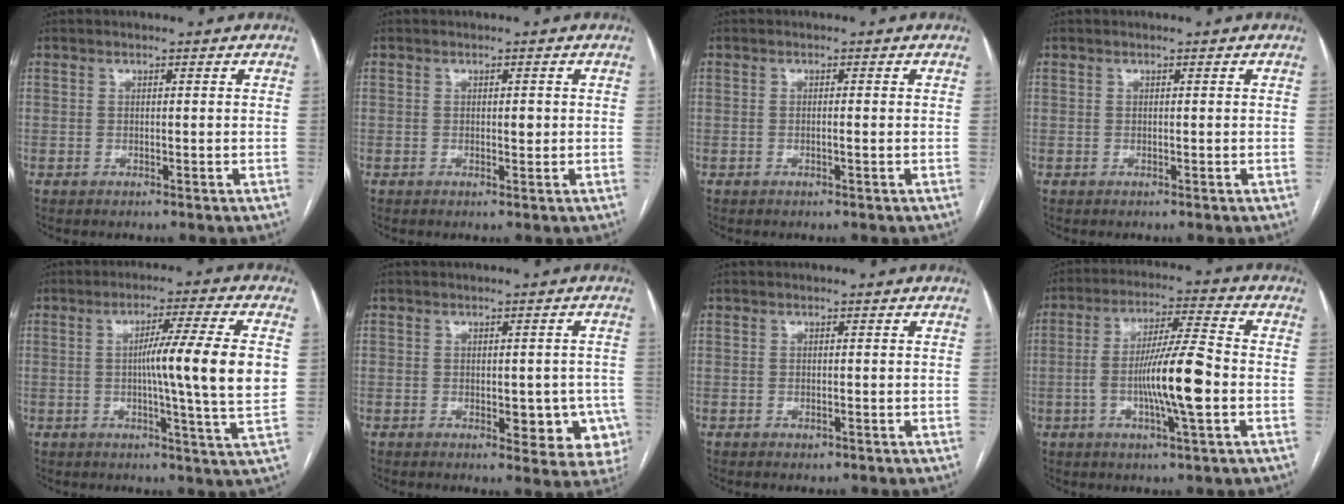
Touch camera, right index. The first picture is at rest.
{"total": 1.0, "force": [0.1, 0.5, 0.9], "torque": [-0.012, 0.000, 0.001]}
{"total": 0.7, "force": [-0.2, 0.0, 0.7], "torque": [-0.011, 0.001, -0.003]}
{"total": 0.0}
{"total": 12.8, "force": [0.7, -1.1, 12.7], "torque": [-0.195, -0.001, 0.005]}
{"total": 9.1, "force": [-2.6, 4.6, 7.4], "torque": [-0.069, 0.012, -0.025]}
{"total": 1.0, "force": [-0.6, 0.4, 0.7], "torque": [-0.012, -0.002, -0.003]}
{"total": 12.0, "force": [-2.4, 0.7, 11.7], "torque": [-0.212, 0.002, -0.047]}